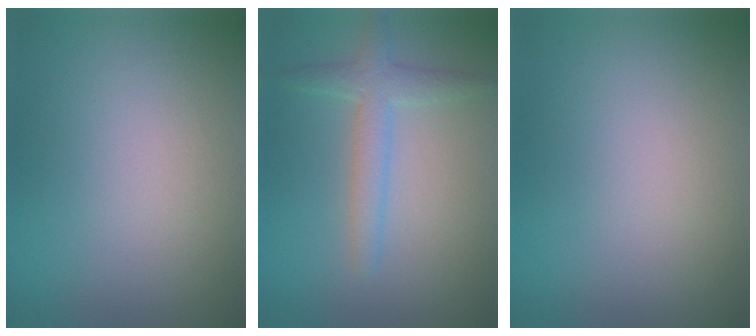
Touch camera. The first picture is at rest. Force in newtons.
{"total": 2.8, "press": 2.8, "slide": 0.2}
{"total": 0.0}